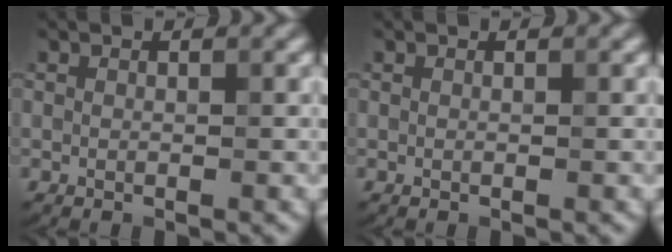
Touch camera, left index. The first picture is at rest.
{"total": 0.0}